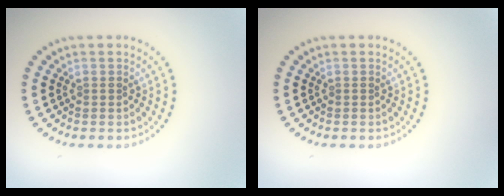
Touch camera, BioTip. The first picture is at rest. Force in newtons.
{"total": 0.0}